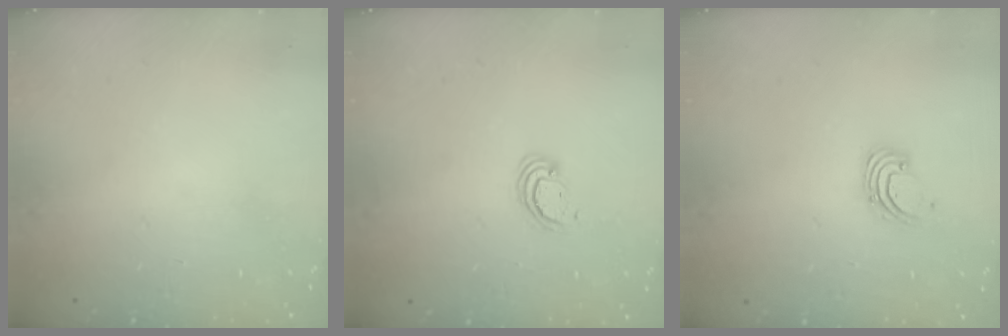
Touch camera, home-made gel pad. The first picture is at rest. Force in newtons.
{"total": 2.6, "press": 2.5, "slide": 0.2}
{"total": 2.3, "press": 2.3, "slide": 0.2}